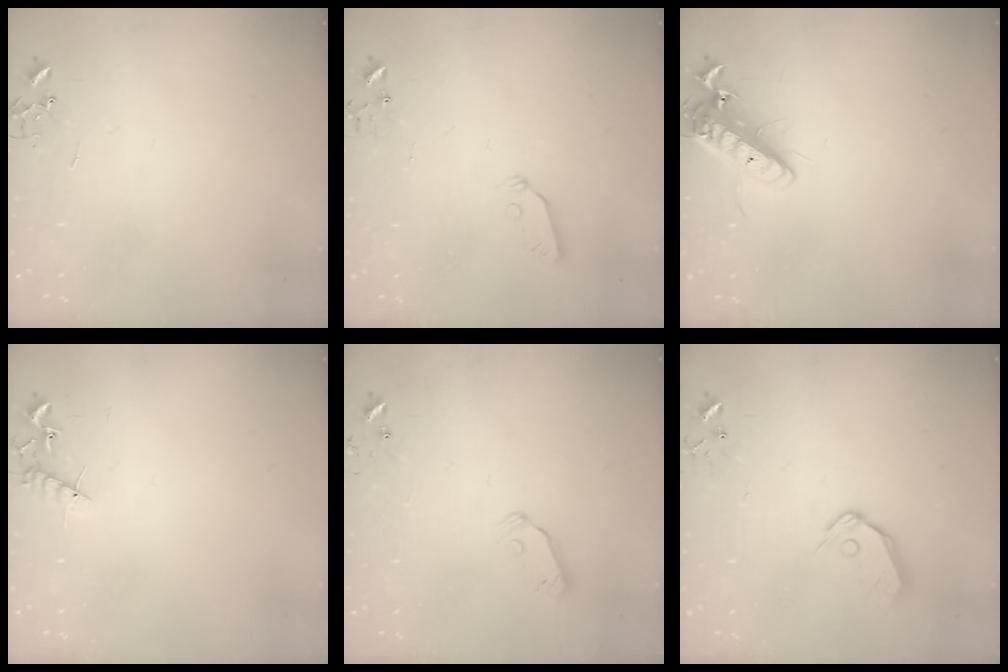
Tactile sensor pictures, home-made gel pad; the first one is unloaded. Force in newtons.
{"total": 4.6, "press": 4.6, "slide": 0.3}
{"total": 14.0, "press": 13.7, "slide": 2.8}
{"total": 10.4, "press": 10.3, "slide": 0.9}
{"total": 5.9, "press": 5.8, "slide": 1.0}
{"total": 9.3, "press": 9.2, "slide": 1.2}